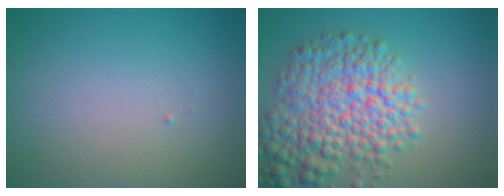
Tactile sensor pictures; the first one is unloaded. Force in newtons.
{"total": 8.2, "press": 8.2, "slide": 0.3}